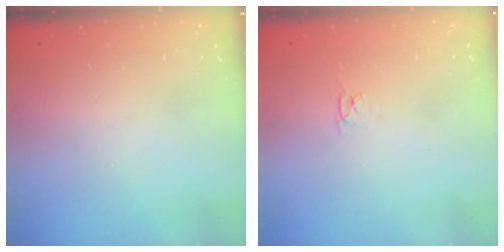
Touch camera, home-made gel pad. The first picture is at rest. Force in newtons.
{"total": 2.8, "press": 2.8, "slide": 0.3}